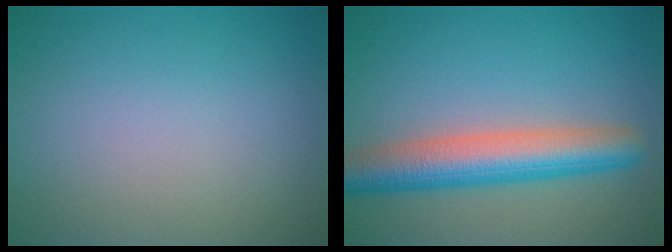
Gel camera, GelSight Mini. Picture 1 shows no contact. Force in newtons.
{"total": 6.6, "press": 6.6, "slide": 0.1}